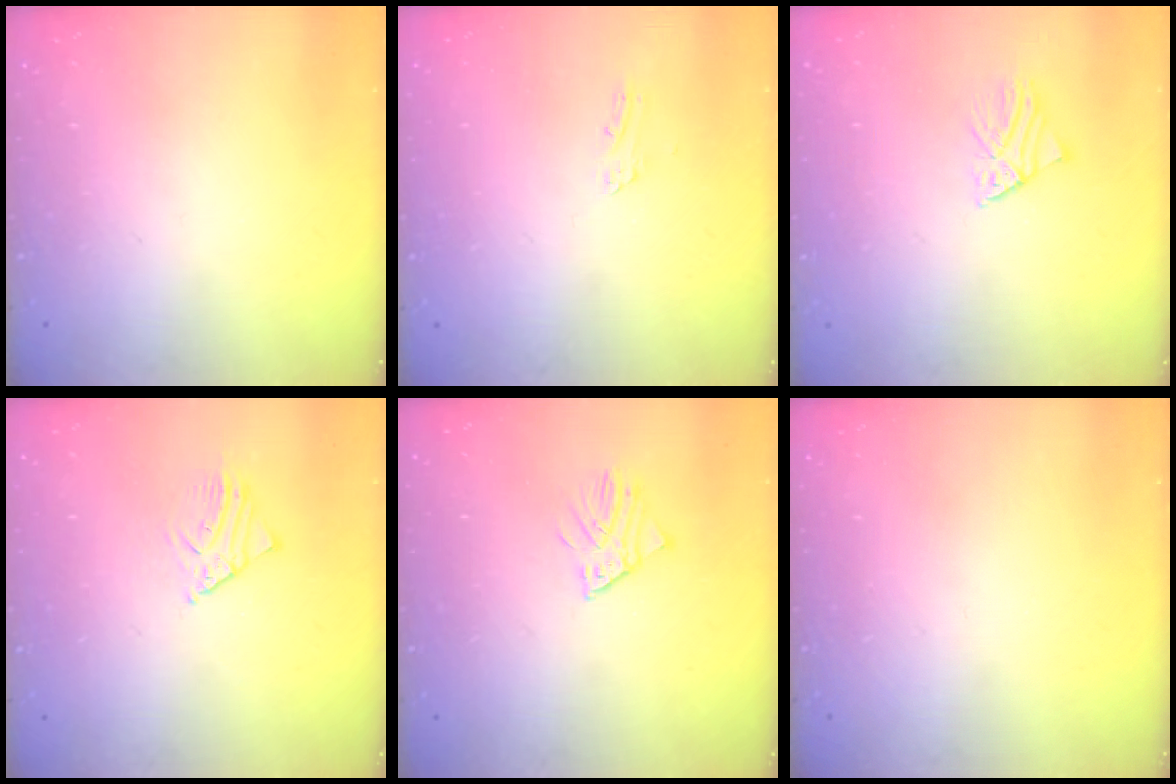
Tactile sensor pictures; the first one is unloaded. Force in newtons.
{"total": 1.4, "press": 1.4, "slide": 0.1}
{"total": 1.7, "press": 1.7, "slide": 0.1}
{"total": 2.8, "press": 2.8, "slide": 0.2}
{"total": 1.6, "press": 1.6, "slide": 0.2}
{"total": 0.0}